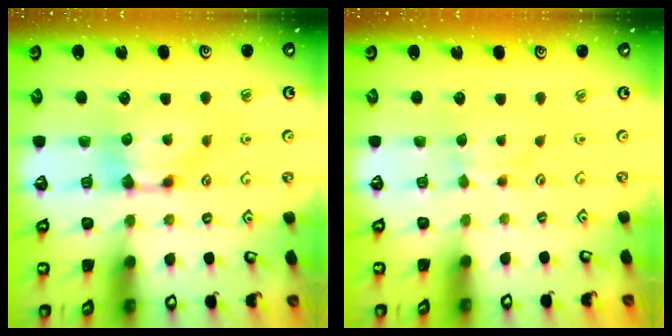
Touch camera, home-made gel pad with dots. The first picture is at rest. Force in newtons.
{"total": 1.6, "press": 1.5, "slide": 0.5}